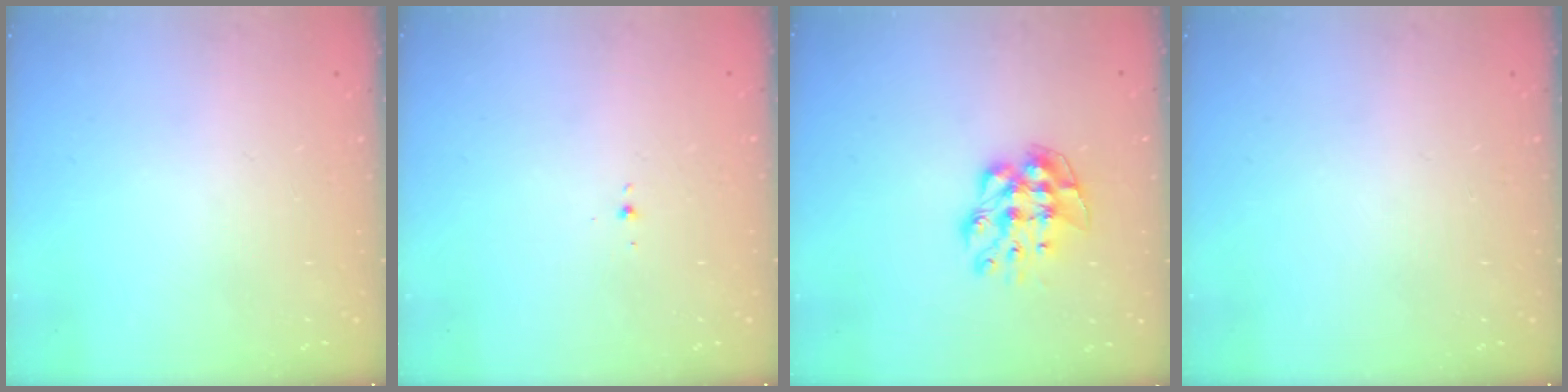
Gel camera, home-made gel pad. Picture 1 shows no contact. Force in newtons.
{"total": 1.9, "press": 1.8, "slide": 0.7}
{"total": 9.5, "press": 9.4, "slide": 0.6}
{"total": 0.0}